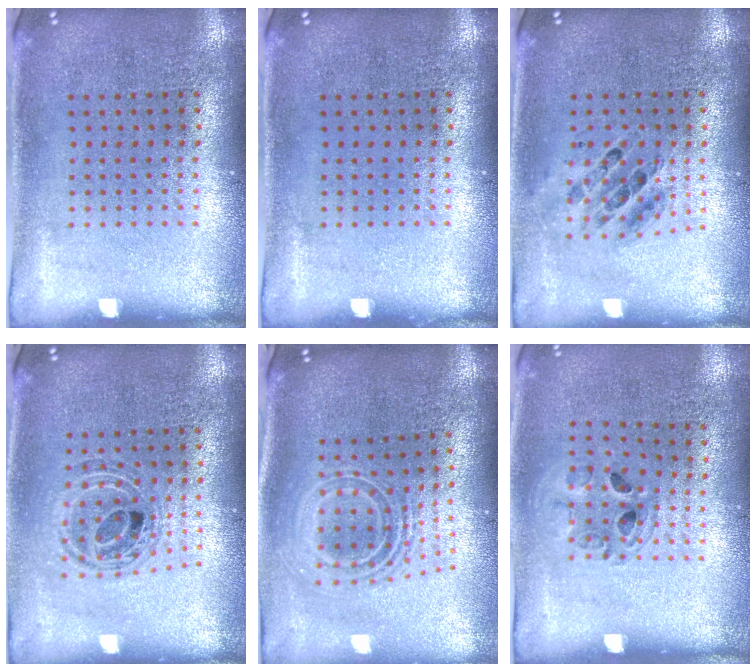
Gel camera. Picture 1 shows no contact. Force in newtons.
{"total": 0.0}
{"total": 0.7, "press": 0.7, "slide": 0.2}
{"total": 0.5, "press": 0.5, "slide": 0.1}
{"total": 2.3, "press": 1.7, "slide": 1.6}
{"total": 1.0, "press": 1.0, "slide": 0.1}